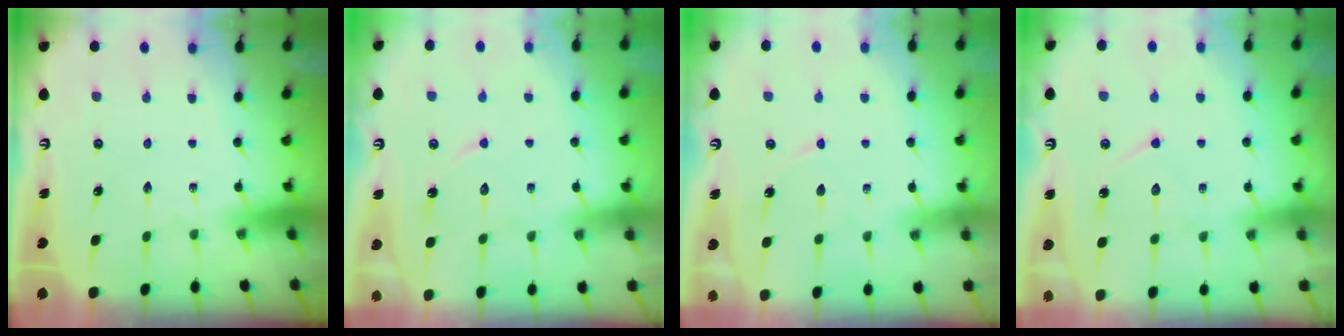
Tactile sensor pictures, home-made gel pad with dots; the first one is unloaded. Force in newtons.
{"total": 7.8, "press": 7.7, "slide": 0.7}
{"total": 4.3, "press": 4.3, "slide": 0.1}
{"total": 9.6, "press": 9.6, "slide": 0.8}